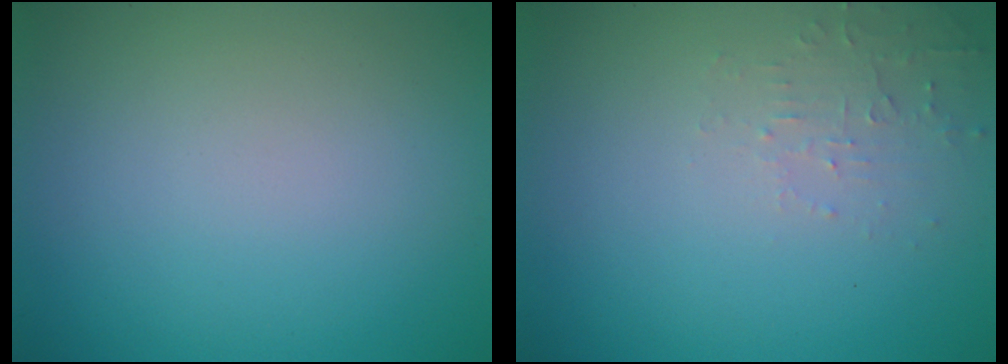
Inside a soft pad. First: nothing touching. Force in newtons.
{"total": 1.5, "press": 1.5, "slide": 0.3}